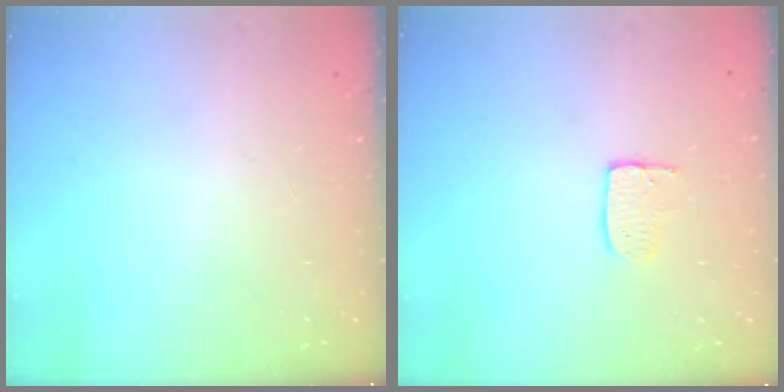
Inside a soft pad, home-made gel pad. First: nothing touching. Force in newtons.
{"total": 3.3, "press": 3.3, "slide": 0.1}